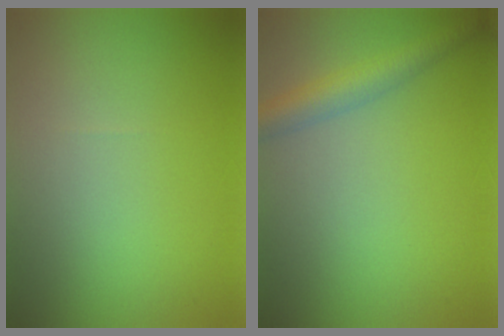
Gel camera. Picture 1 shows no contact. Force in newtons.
{"total": 3.4, "press": 3.4, "slide": 0.2}